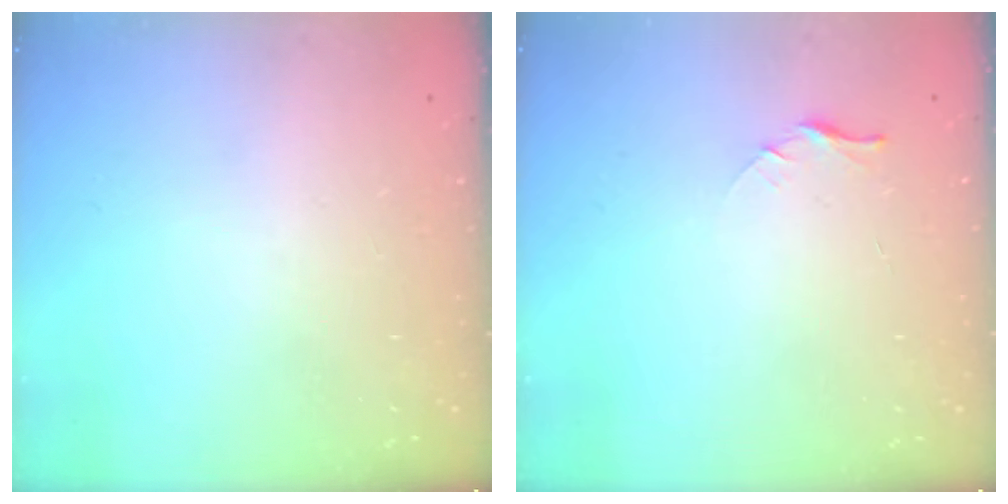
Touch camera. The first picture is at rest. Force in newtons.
{"total": 4.5, "press": 4.4, "slide": 0.4}